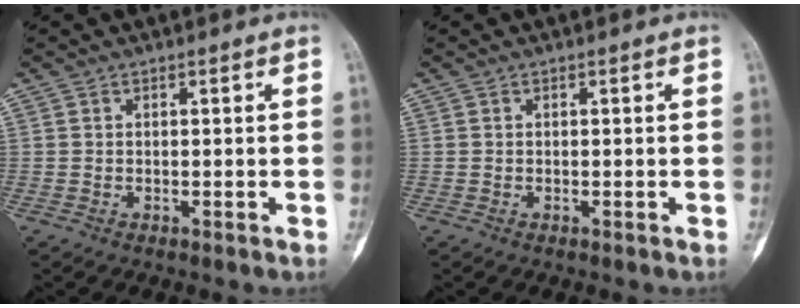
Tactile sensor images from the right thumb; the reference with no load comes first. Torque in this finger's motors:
{"motor_torque": [0.16, 0.16, 0.05, -0.11, 0.04]}